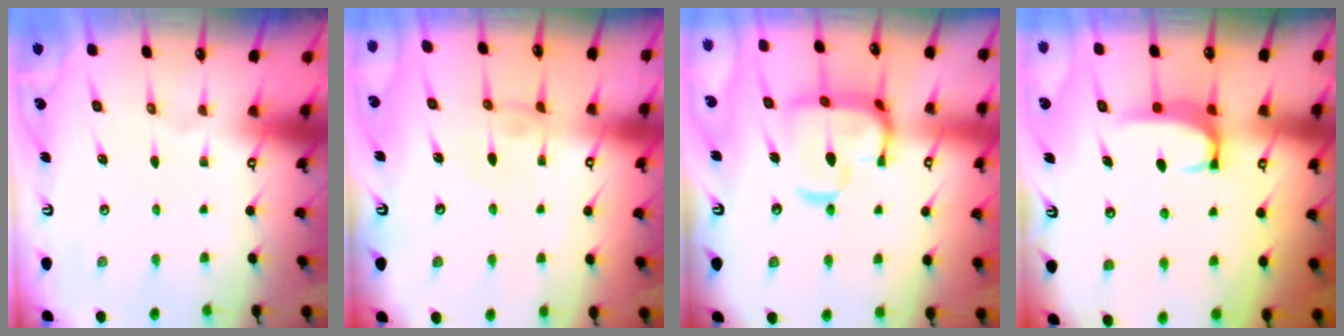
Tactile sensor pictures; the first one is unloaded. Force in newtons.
{"total": 2.2, "press": 2.2, "slide": 0.2}
{"total": 13.4, "press": 13.3, "slide": 1.4}
{"total": 1.9, "press": 1.8, "slide": 0.7}